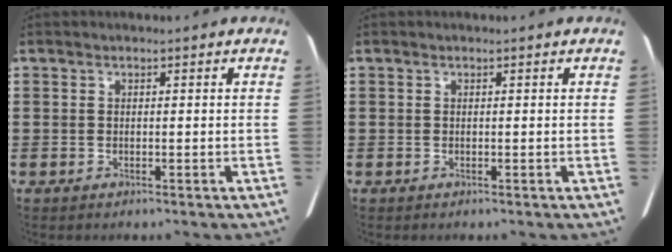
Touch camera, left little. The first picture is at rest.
{"total": 0.0}